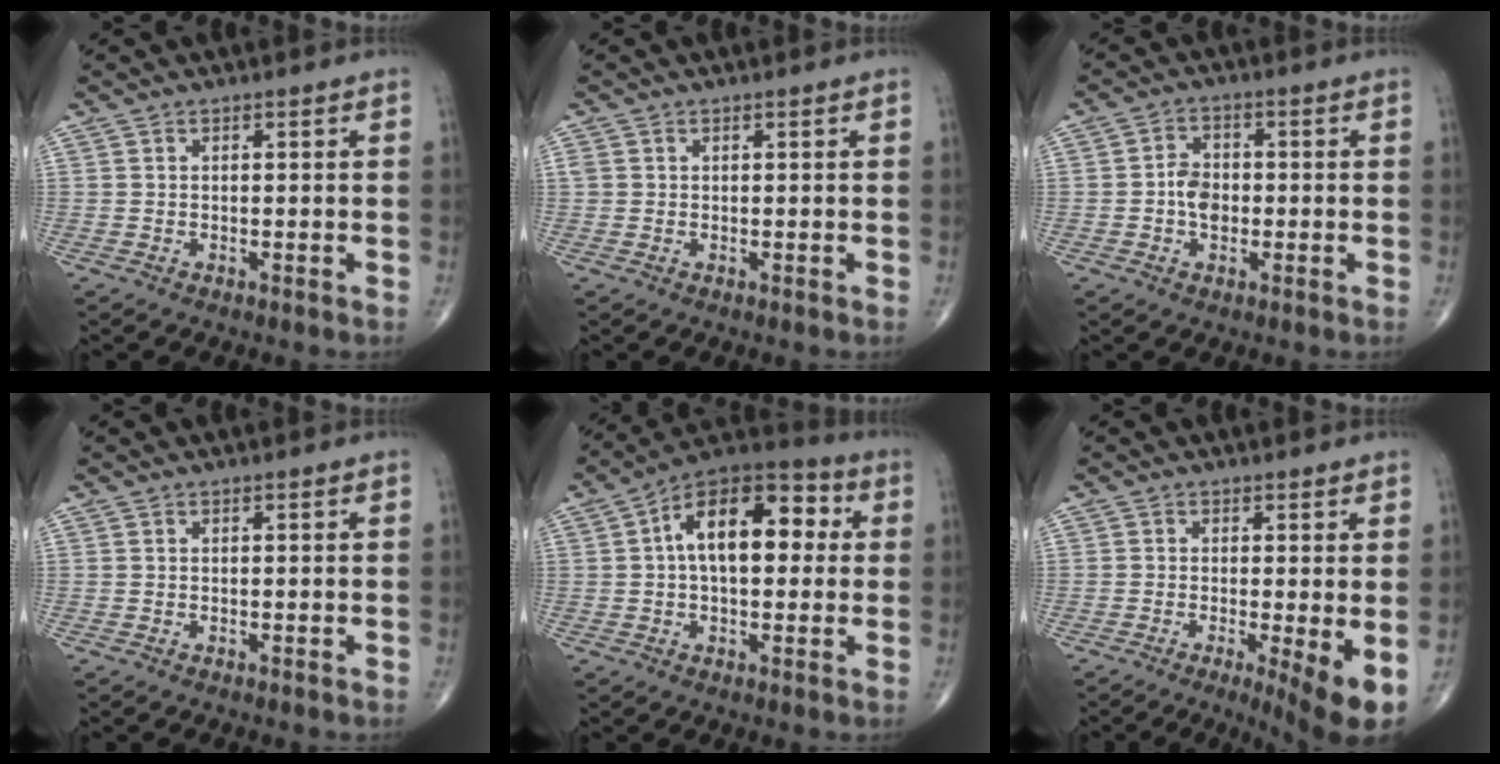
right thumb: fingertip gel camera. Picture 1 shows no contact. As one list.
[{"total": 1.3, "force": [0.4, 1.2, 0.5], "torque": [-0.005, 0.005, 0.008]}, {"total": 4.8, "force": [-0.8, 3.5, 3.2], "torque": [-0.040, 0.012, -0.020]}, {"total": 0.0}, {"total": 16.7, "force": [2.7, 9.0, 13.8], "torque": [-0.189, 0.037, 0.030]}, {"total": 7.4, "force": [-1.8, 1.5, 7.0], "torque": [-0.110, -0.021, -0.029]}]